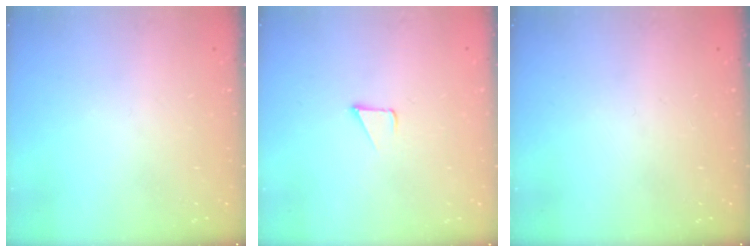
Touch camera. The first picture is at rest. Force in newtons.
{"total": 1.5, "press": 1.5, "slide": 0.1}
{"total": 0.0}